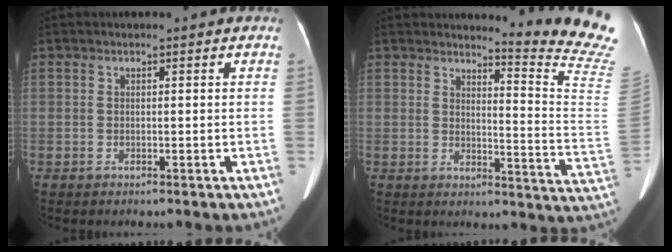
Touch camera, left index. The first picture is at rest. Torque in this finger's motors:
{"motor_torque": [-0.51, -1.63, -0.01, 0.02]}